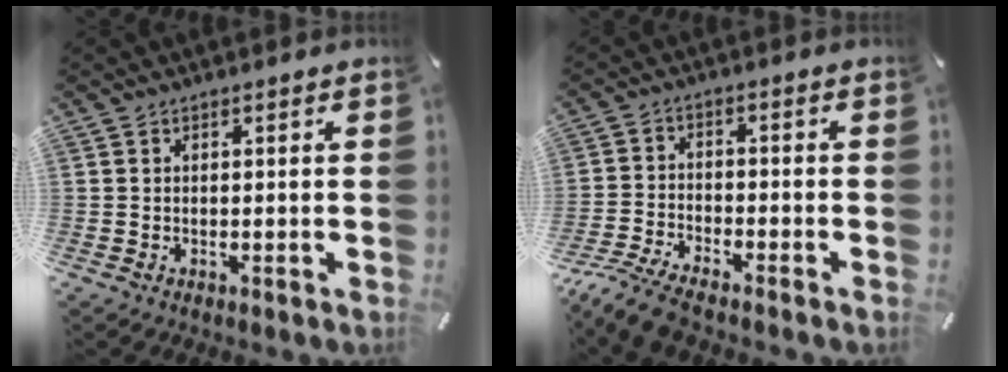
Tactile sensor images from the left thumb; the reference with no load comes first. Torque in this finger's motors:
{"motor_torque": [-0.23, 0.30, 0.18, 0.18, 0.00]}